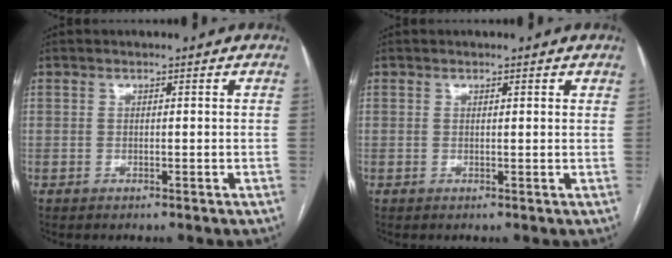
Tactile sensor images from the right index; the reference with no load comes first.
{"total": 1.2, "force": [0.9, 0.3, 0.6], "torque": [-0.011, 0.003, 0.008]}